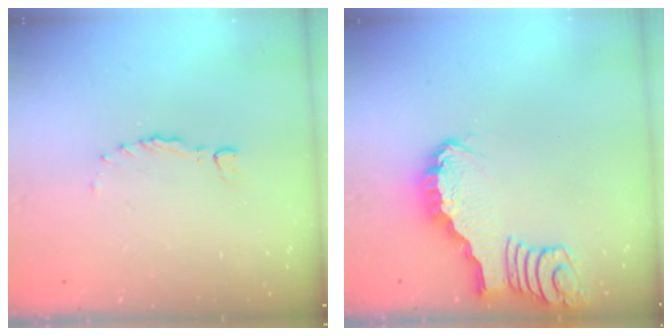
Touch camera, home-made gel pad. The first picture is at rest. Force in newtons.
{"total": 2.2, "press": 2.2, "slide": 0.2}